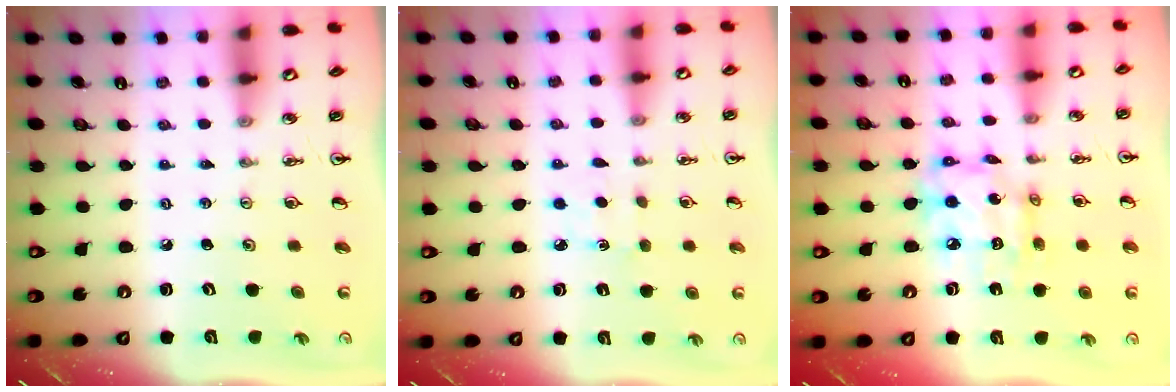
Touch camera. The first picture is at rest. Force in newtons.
{"total": 3.5, "press": 3.4, "slide": 0.5}
{"total": 11.9, "press": 11.9, "slide": 1.3}